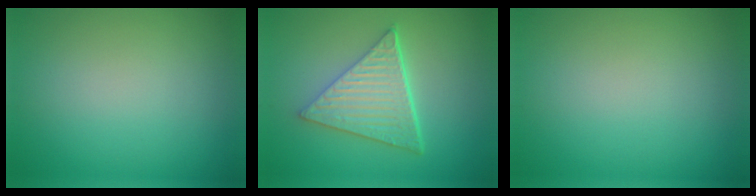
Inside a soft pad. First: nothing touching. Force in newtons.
{"total": 6.1, "press": 4.4, "slide": 4.2}
{"total": 0.0}